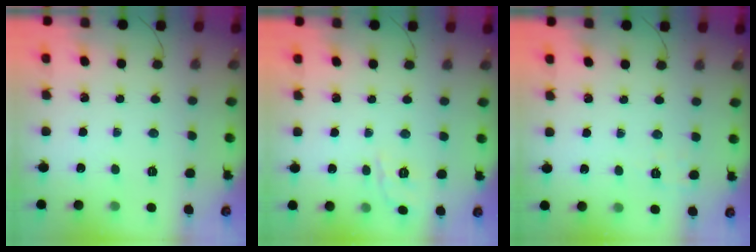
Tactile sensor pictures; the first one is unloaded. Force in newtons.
{"total": 6.2, "press": 6.0, "slide": 1.4}
{"total": 2.5, "press": 1.8, "slide": 1.7}